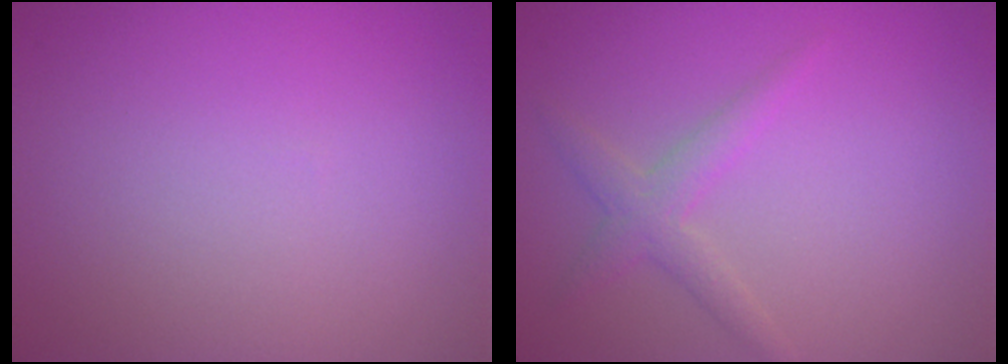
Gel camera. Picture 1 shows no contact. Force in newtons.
{"total": 2.1, "press": 2.1, "slide": 0.1}